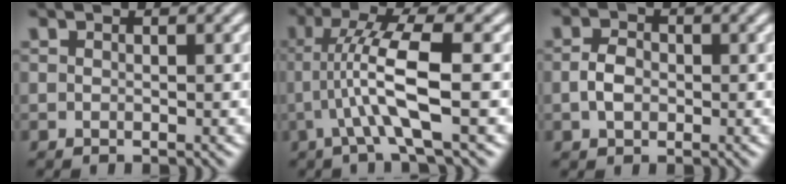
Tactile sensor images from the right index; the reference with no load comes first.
{"total": 5.3, "force": [0.2, 0.2, 5.3], "torque": [-0.099, -0.009, 0.006]}
{"total": 1.1, "force": [-0.4, 0.3, 1.0], "torque": [-0.019, -0.006, 0.000]}